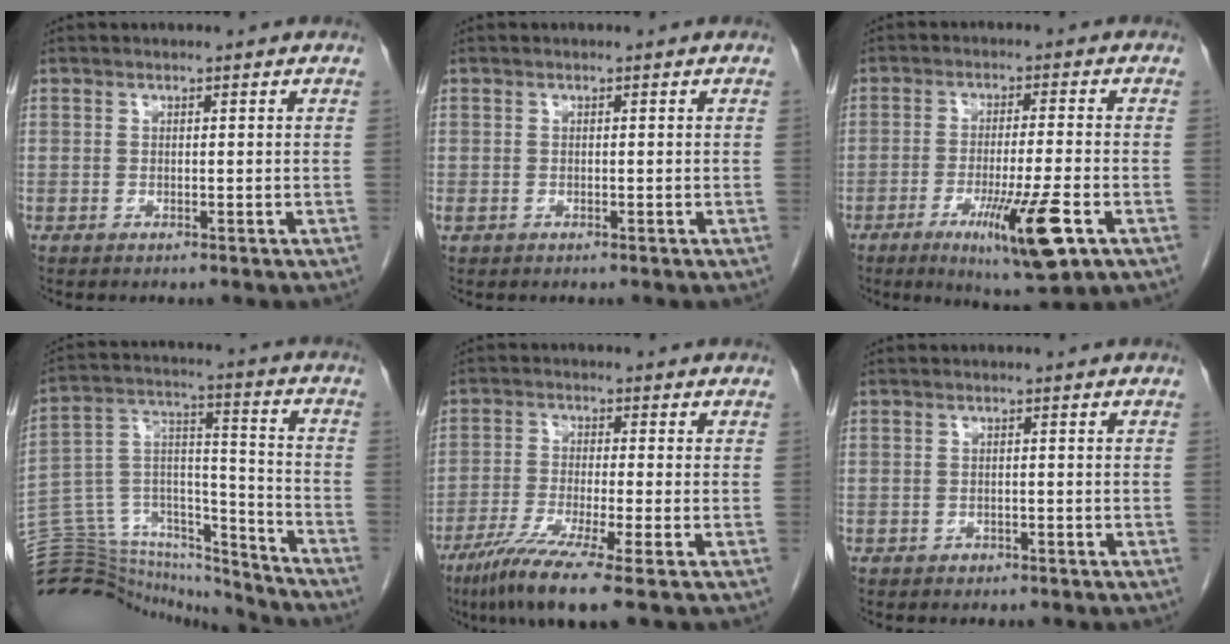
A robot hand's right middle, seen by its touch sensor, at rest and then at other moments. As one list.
[{"total": 0.6, "force": [-0.2, 0.5, 0.2], "torque": [-0.005, 0.003, -0.001]}, {"total": 10.7, "force": [-4.7, 0.5, 9.6], "torque": [-0.160, -0.028, -0.070]}, {"total": 25.5, "force": [-24.4, 5.2, 5.2], "torque": [-0.143, 0.030, -0.384]}, {"total": 9.2, "force": [-5.7, -0.6, 7.2], "torque": [-0.135, -0.028, -0.102]}, {"total": 0.8, "force": [-0.6, 0.6, 0.1], "torque": [-0.008, 0.001, -0.009]}]